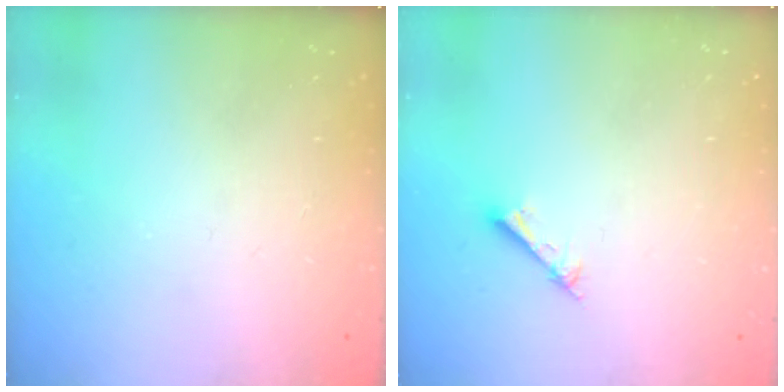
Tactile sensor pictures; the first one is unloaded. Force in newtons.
{"total": 1.5, "press": 1.5, "slide": 0.2}